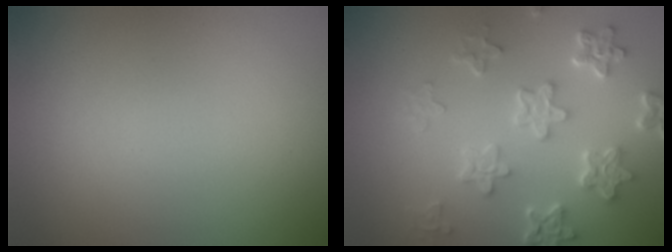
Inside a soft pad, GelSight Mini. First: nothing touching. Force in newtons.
{"total": 5.7, "press": 4.2, "slide": 3.8}